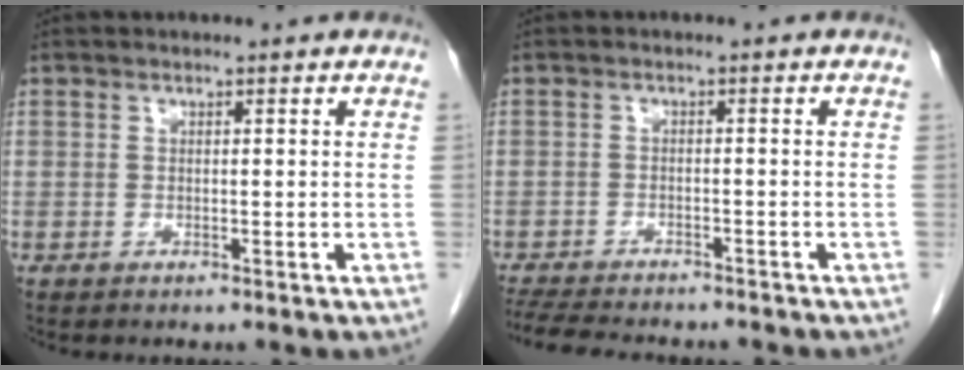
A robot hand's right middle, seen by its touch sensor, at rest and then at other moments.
{"total": 11.6, "force": [-10.2, 2.7, 4.8], "torque": [-0.092, -0.011, -0.142]}